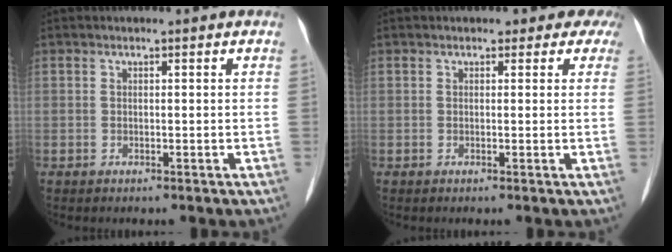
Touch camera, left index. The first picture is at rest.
{"total": 4.1, "force": [3.2, 2.4, 0.8], "torque": [0.018, 0.000, 0.011]}